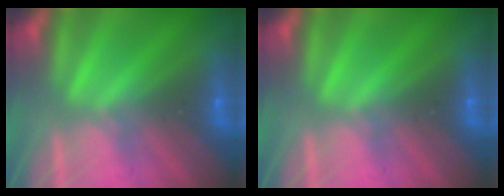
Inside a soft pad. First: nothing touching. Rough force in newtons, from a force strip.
{"total": 0.0}